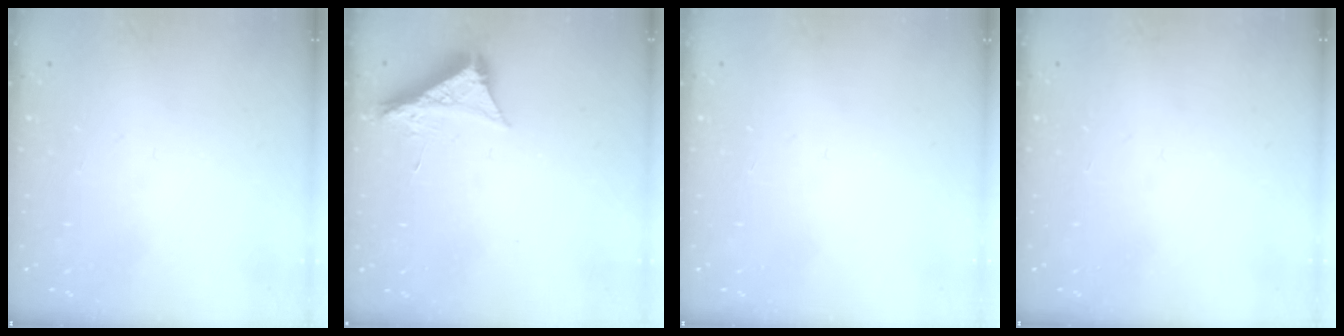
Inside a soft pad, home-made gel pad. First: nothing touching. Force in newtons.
{"total": 8.4, "press": 8.4, "slide": 0.4}
{"total": 0.0}
{"total": 0.0}